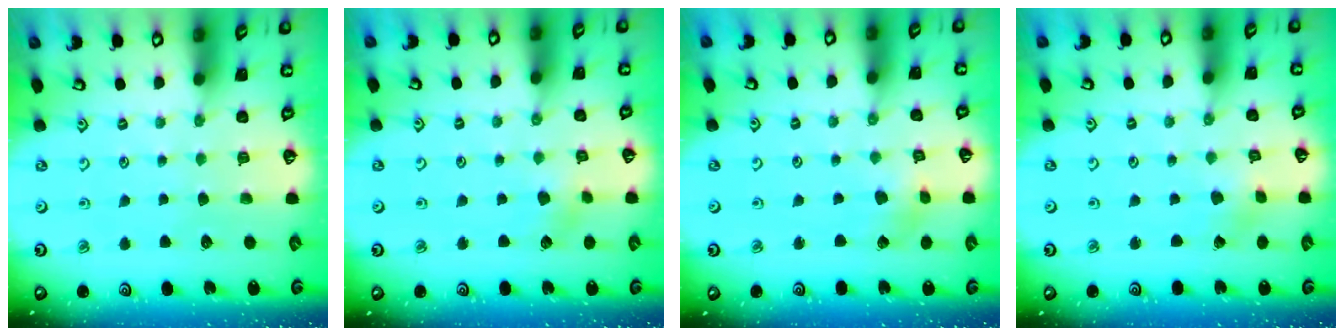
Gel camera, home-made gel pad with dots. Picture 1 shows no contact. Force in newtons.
{"total": 1.8, "press": 1.8, "slide": 0.3}
{"total": 2.2, "press": 2.2, "slide": 0.4}
{"total": 0.6, "press": 0.5, "slide": 0.2}